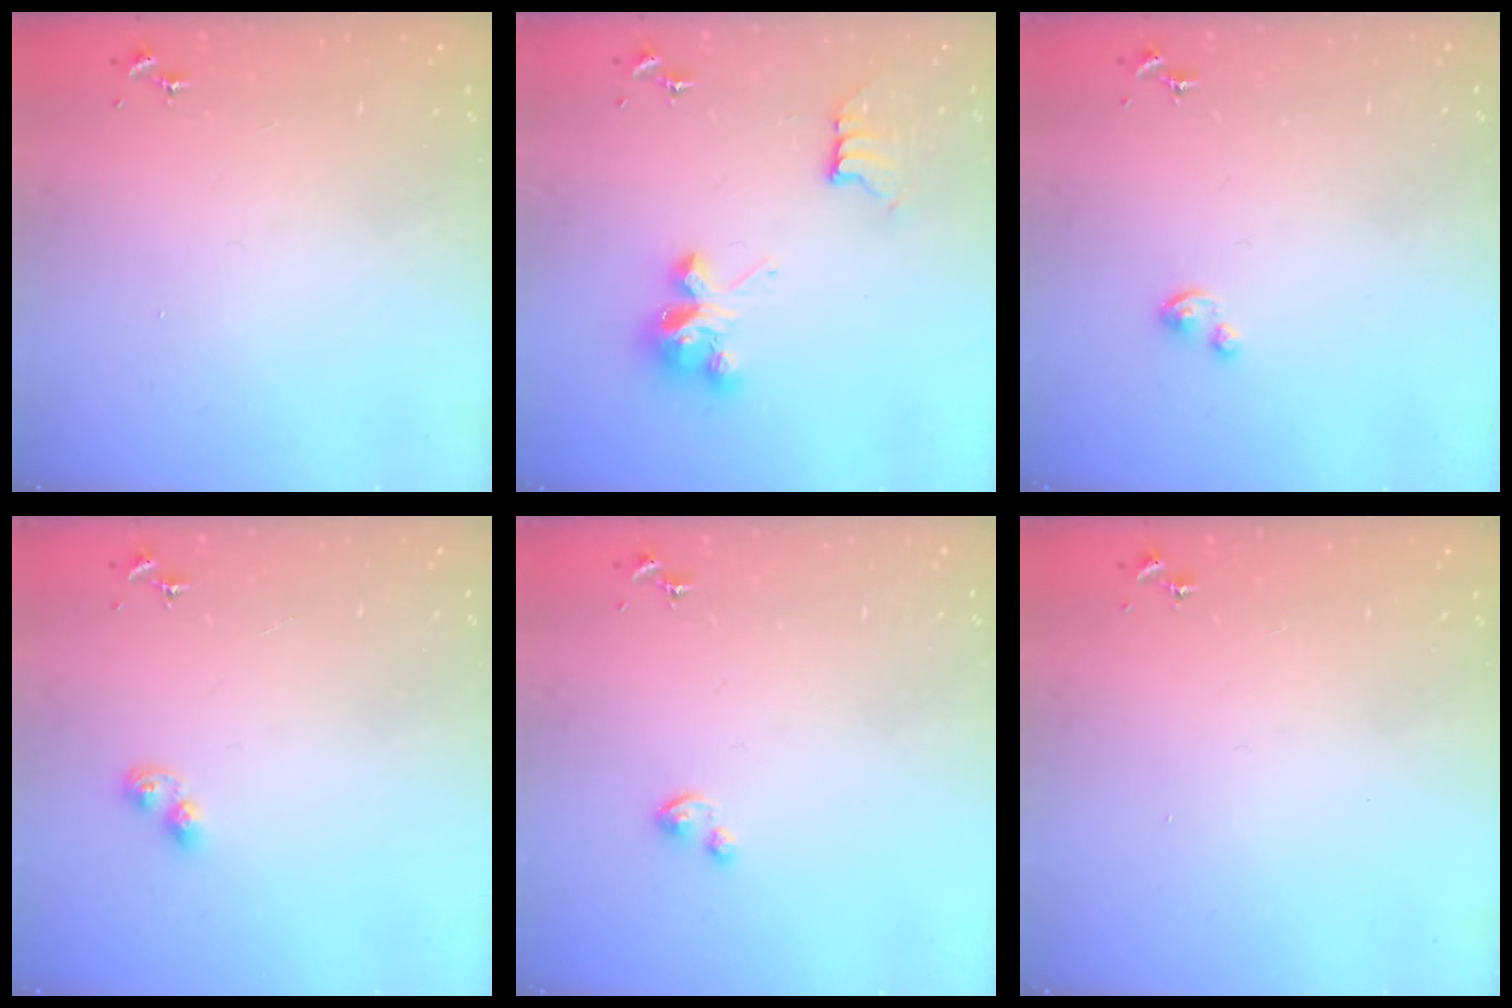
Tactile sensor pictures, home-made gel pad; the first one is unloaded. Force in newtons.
{"total": 9.4, "press": 9.4, "slide": 0.7}
{"total": 2.5, "press": 2.5, "slide": 0.3}
{"total": 4.2, "press": 4.2, "slide": 0.5}
{"total": 2.5, "press": 2.5, "slide": 0.3}
{"total": 0.0}